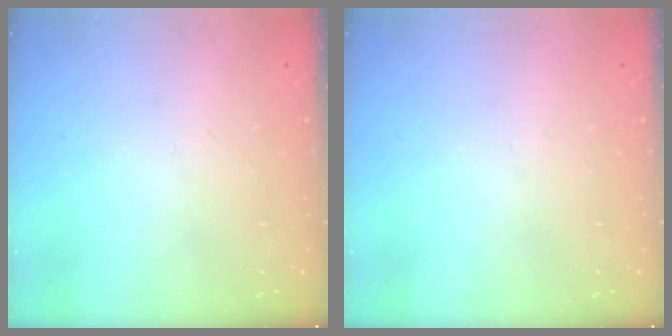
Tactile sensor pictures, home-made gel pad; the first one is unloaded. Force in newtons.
{"total": 0.0}